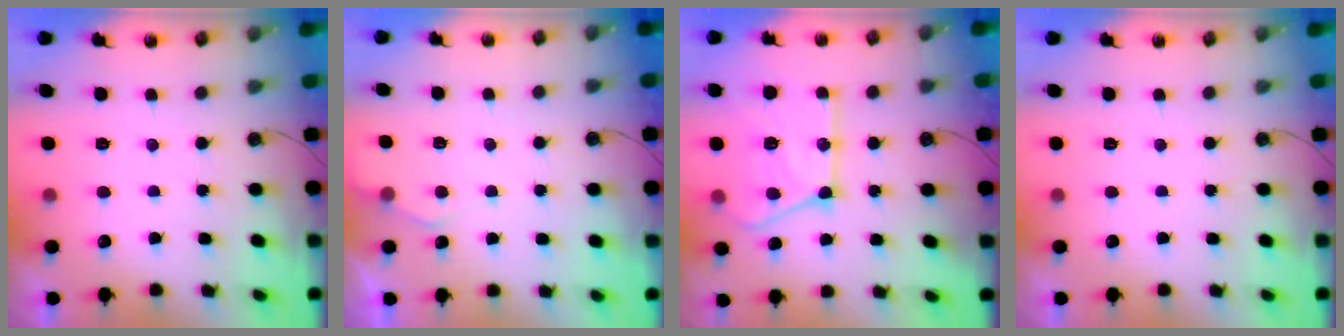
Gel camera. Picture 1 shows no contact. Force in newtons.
{"total": 4.4, "press": 4.3, "slide": 0.5}
{"total": 18.4, "press": 18.4, "slide": 1.6}
{"total": 0.0}